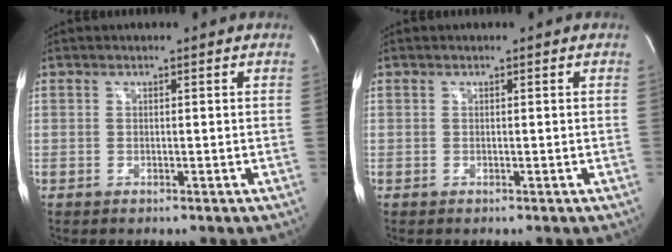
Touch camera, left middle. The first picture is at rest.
{"total": 0.0}